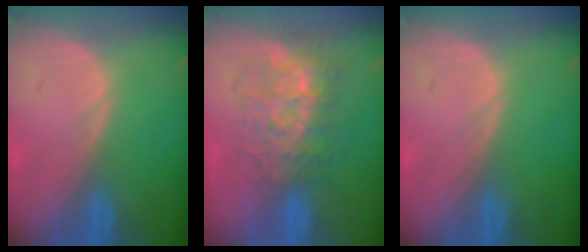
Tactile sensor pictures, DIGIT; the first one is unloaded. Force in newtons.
{"total": 8.1, "press": 7.3, "slide": 3.7}
{"total": 0.0}